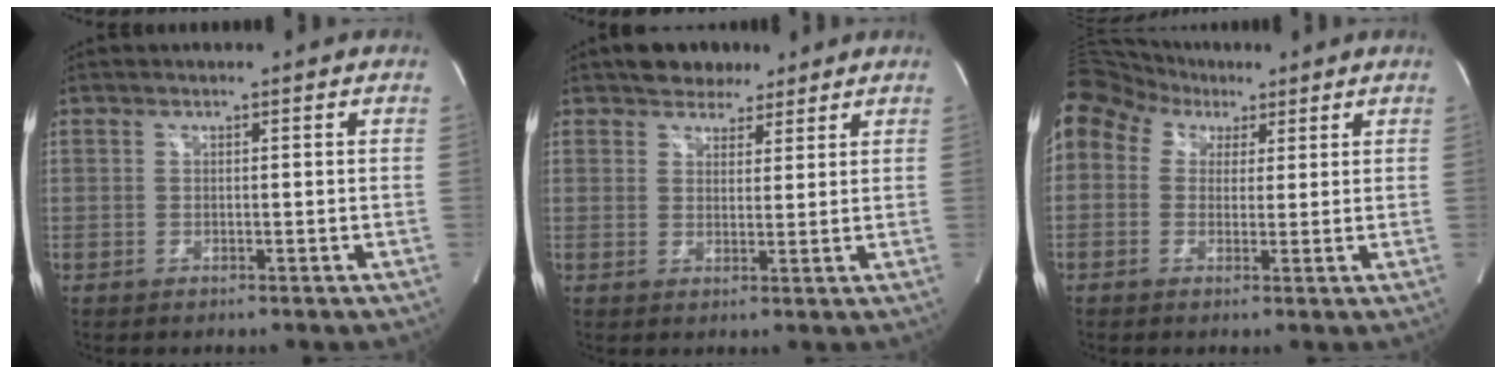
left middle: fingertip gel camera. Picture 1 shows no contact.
{"total": 5.6, "force": [4.4, 2.9, 2.0], "torque": [-0.030, 0.013, 0.076]}
{"total": 18.1, "force": [8.4, 13.7, 8.3], "torque": [-0.251, 0.111, 0.159]}